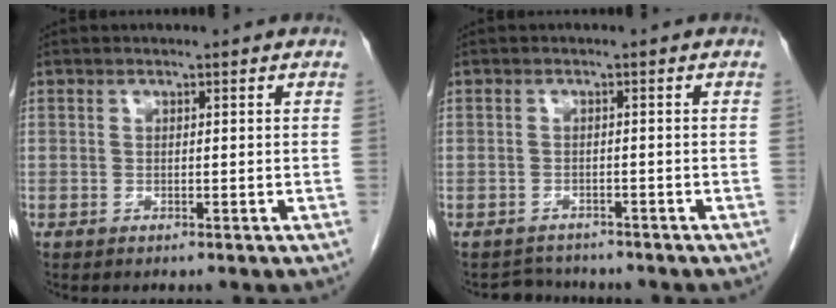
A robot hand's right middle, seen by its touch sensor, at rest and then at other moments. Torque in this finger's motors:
{"motor_torque": [0.01, -0.01, -0.14, -0.03]}